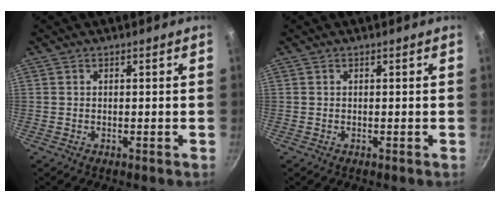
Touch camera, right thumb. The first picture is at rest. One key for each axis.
{"total": 0.0}